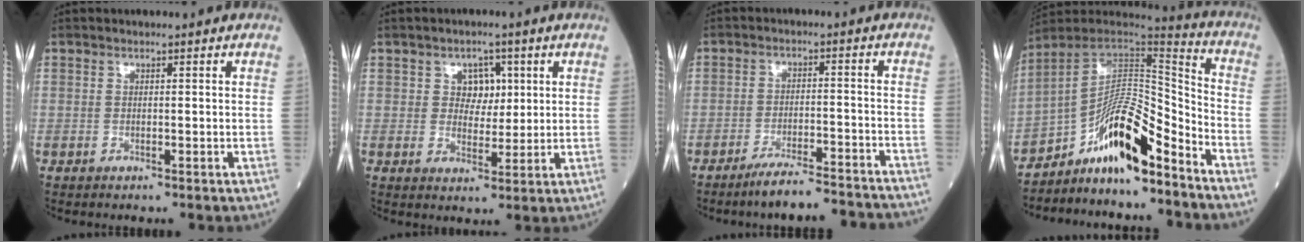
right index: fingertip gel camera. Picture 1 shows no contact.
{"total": 4.1, "force": [1.3, 3.3, 2.1], "torque": [-0.018, 0.006, 0.020]}
{"total": 12.8, "force": [-11.8, 0.3, 5.0], "torque": [-0.056, -0.003, -0.166]}
{"total": 13.7, "force": [-9.6, 2.4, 9.5], "torque": [-0.153, 0.031, -0.162]}